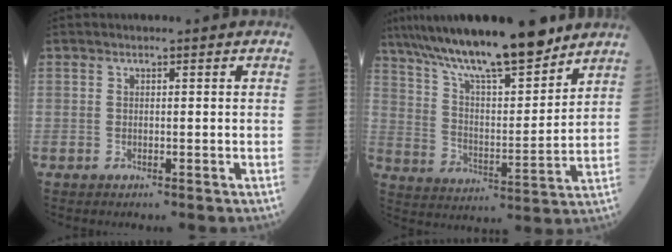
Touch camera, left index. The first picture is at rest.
{"total": 18.1, "force": [14.6, 2.6, 10.4], "torque": [-0.178, 0.010, 0.254]}